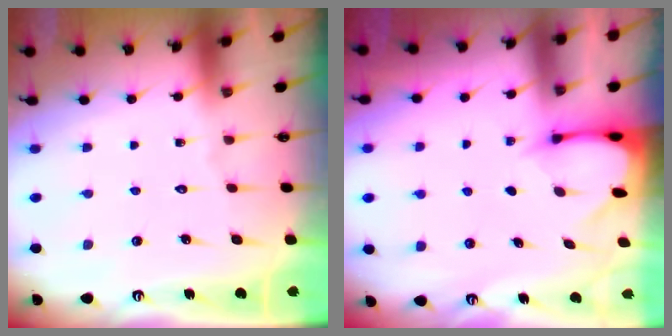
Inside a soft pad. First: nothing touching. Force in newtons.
{"total": 2.3, "press": 2.3, "slide": 0.3}